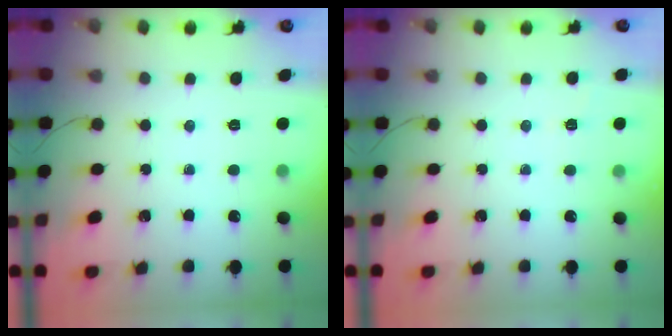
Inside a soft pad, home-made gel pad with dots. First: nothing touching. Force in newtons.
{"total": 1.3, "press": 0.0, "slide": 1.3}